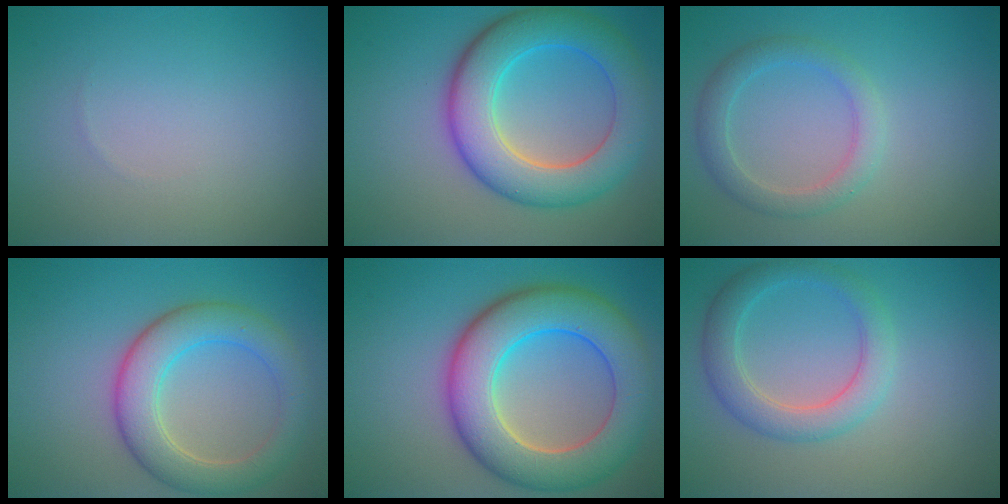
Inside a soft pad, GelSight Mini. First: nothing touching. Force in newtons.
{"total": 8.5, "press": 8.5, "slide": 0.6}
{"total": 2.7, "press": 2.7, "slide": 0.1}
{"total": 6.0, "press": 5.9, "slide": 0.5}
{"total": 10.2, "press": 10.2, "slide": 0.6}
{"total": 3.8, "press": 3.7, "slide": 0.4}